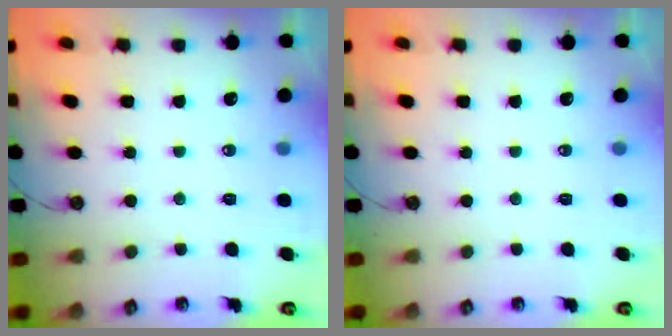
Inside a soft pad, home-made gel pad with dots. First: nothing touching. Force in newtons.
{"total": 0.0}